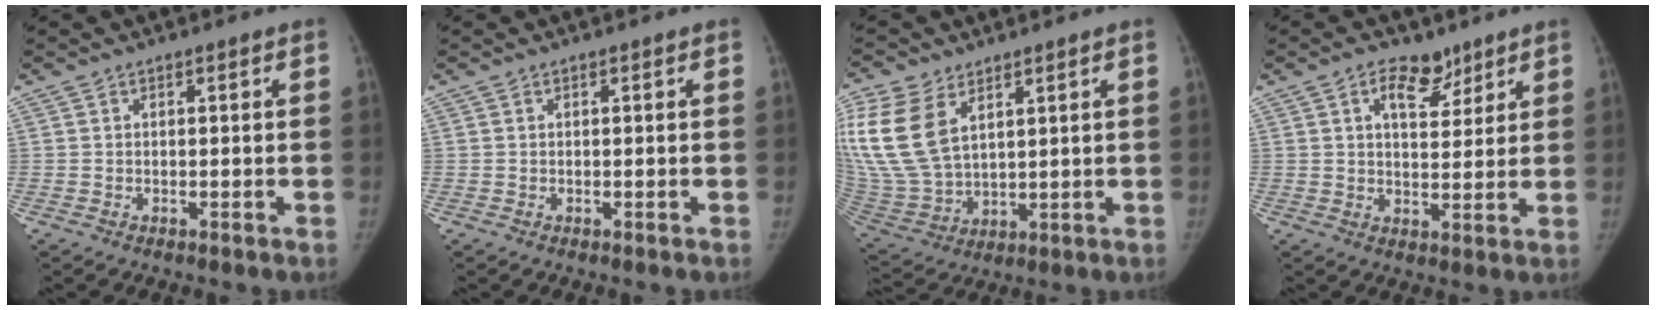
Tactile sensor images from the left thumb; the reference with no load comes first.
{"total": 0.0}
{"total": 18.2, "force": [7.6, 11.2, 12.1], "torque": [-0.273, -0.022, 0.159]}
{"total": 6.6, "force": [3.9, 3.7, 3.8], "torque": [-0.031, -0.025, 0.059]}